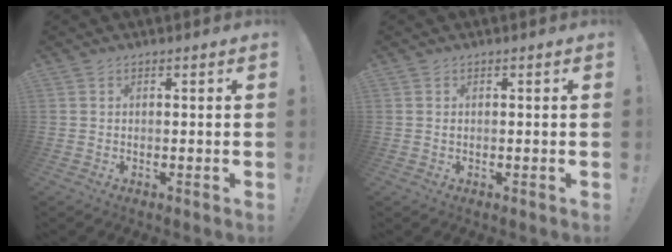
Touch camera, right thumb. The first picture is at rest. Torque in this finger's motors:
{"motor_torque": [0.03, 0.11, 0.09, -0.15, 0.00]}